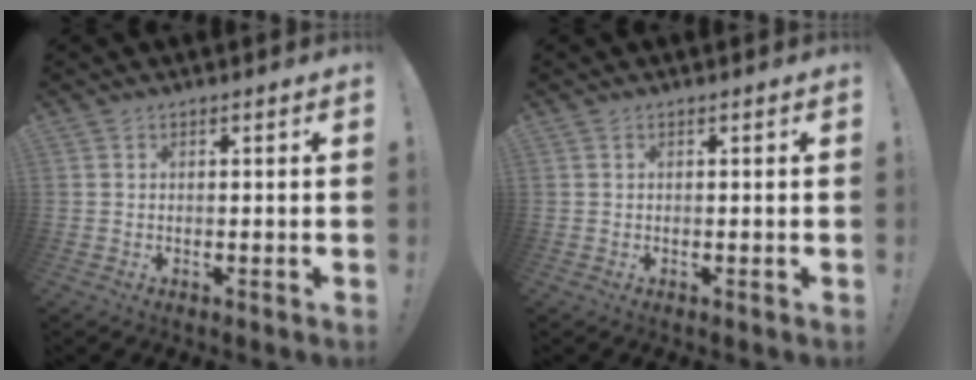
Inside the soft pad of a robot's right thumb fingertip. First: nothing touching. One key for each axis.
{"total": 0.0}